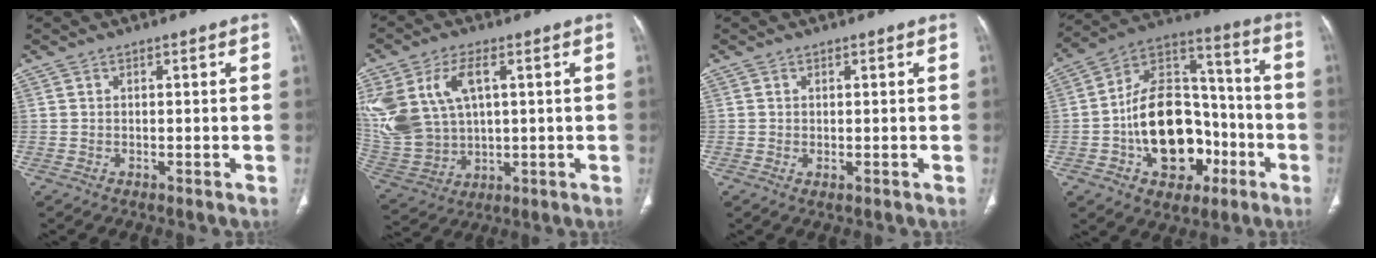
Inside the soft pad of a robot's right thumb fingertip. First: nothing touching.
{"total": 17.2, "force": [4.8, 10.7, 12.6], "torque": [-0.286, -0.003, 0.111]}
{"total": 0.9, "force": [-0.2, 0.4, 0.8], "torque": [-0.016, -0.004, -0.001]}
{"total": 21.7, "force": [-5.8, 14.8, 14.8], "torque": [-0.198, 0.057, -0.084]}